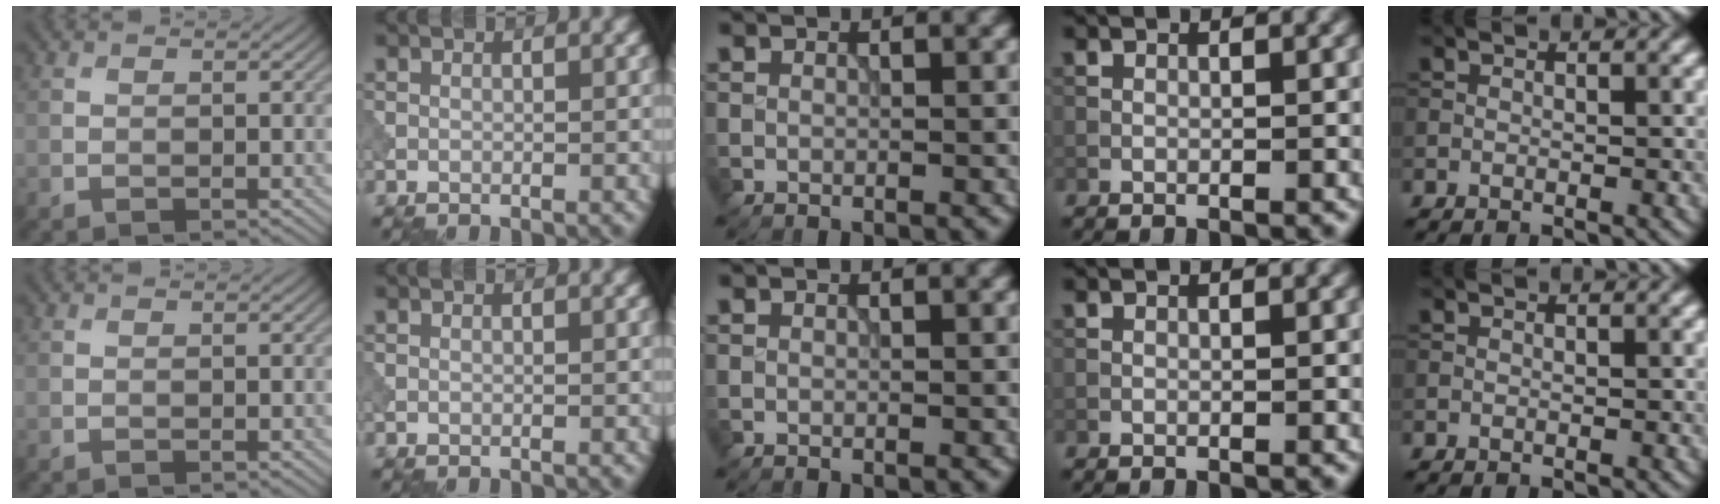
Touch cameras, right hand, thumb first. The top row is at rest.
{}